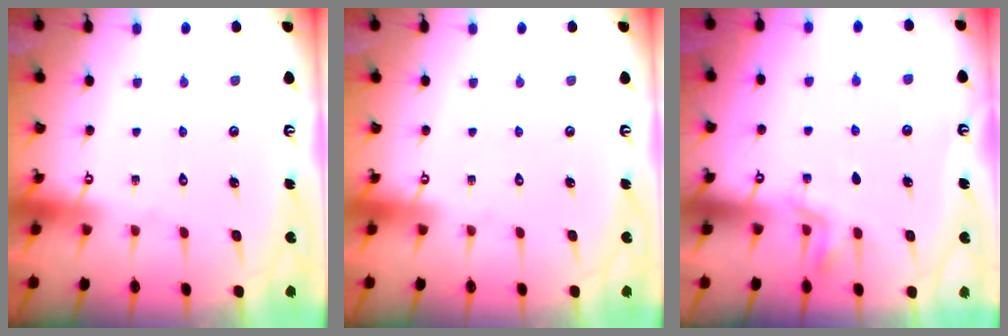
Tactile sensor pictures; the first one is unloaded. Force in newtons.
{"total": 0.0}
{"total": 3.5, "press": 3.1, "slide": 1.7}